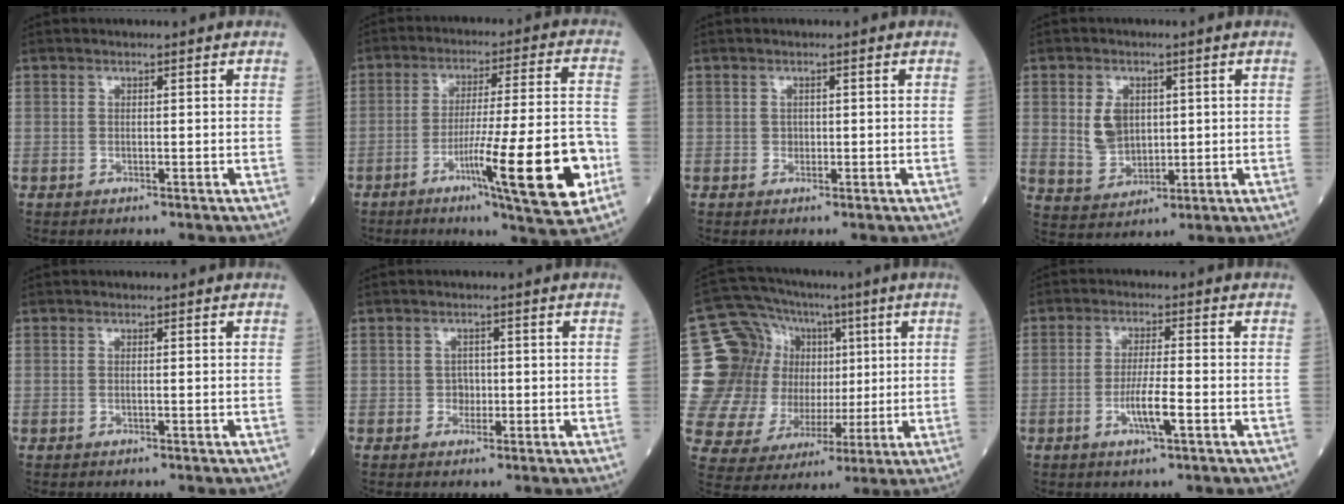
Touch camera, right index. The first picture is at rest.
{"total": 16.8, "force": [-6.5, 0.5, 15.5], "torque": [-0.231, -0.010, -0.096]}
{"total": 0.6, "force": [0.0, 0.6, 0.2], "torque": [-0.001, 0.001, -0.001]}
{"total": 6.0, "force": [1.2, 4.4, 3.9], "torque": [-0.081, 0.006, 0.035]}
{"total": 0.0}
{"total": 1.6, "force": [-0.3, 1.3, 0.8], "torque": [-0.009, 0.004, -0.004]}
{"total": 18.4, "force": [3.4, 15.6, 9.0], "torque": [-0.165, 0.066, 0.081]}
{"total": 5.0, "force": [-1.8, 0.1, 4.7], "torque": [-0.090, -0.007, -0.034]}